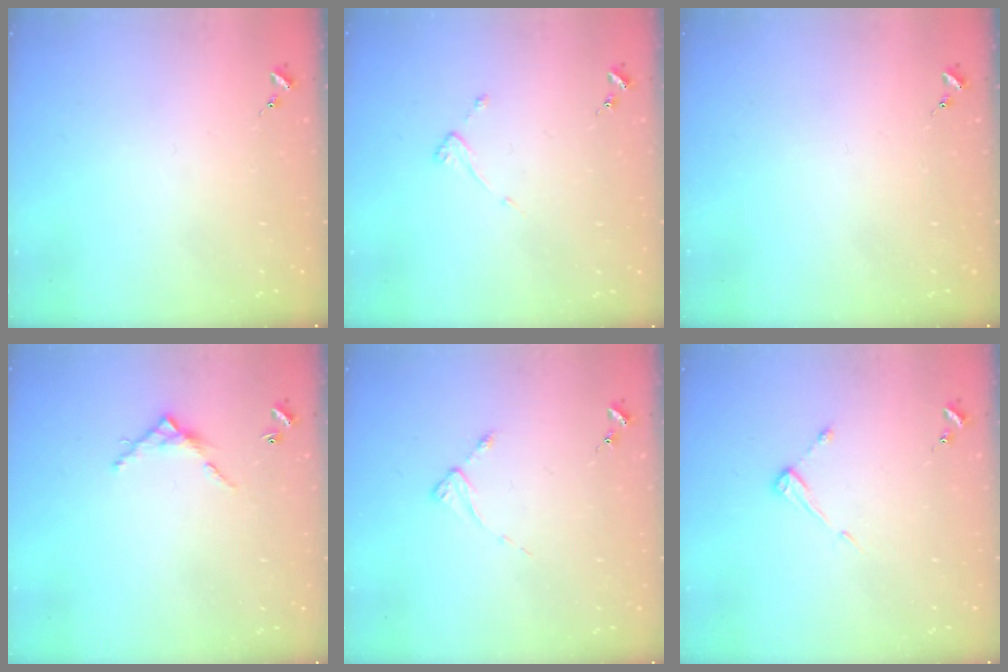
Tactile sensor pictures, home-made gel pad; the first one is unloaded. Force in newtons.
{"total": 3.6, "press": 3.6, "slide": 0.4}
{"total": 0.0}
{"total": 6.3, "press": 6.3, "slide": 0.5}
{"total": 2.4, "press": 2.4, "slide": 0.3}
{"total": 4.7, "press": 4.7, "slide": 0.4}